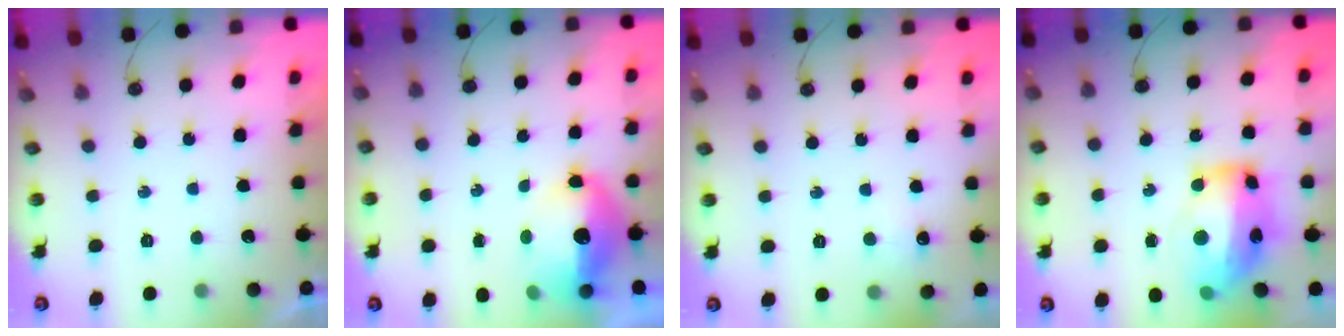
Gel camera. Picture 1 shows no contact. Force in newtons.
{"total": 11.5, "press": 11.4, "slide": 1.3}
{"total": 4.6, "press": 4.5, "slide": 1.1}
{"total": 15.1, "press": 15.0, "slide": 1.3}